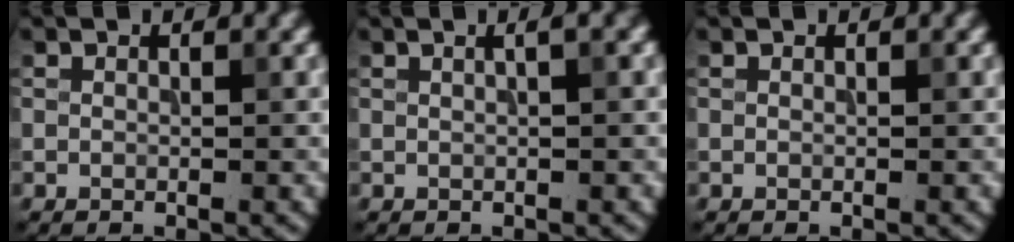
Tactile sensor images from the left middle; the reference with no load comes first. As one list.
[{"total": 1.9, "force": [0.7, 0.6, 1.7], "torque": [-0.020, 0.006, 0.002]}, {"total": 0.0}]